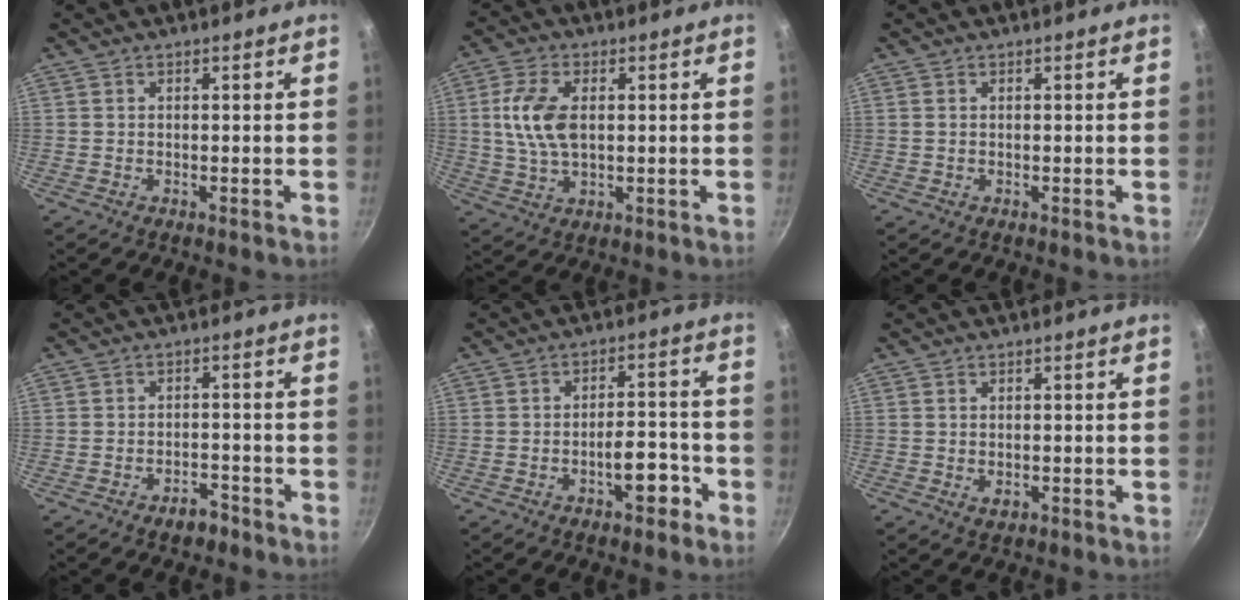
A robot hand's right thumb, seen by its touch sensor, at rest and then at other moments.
{"total": 9.5, "force": [1.3, 5.4, 7.7], "torque": [-0.150, 0.003, 0.022]}
{"total": 0.6, "force": [0.1, 0.5, 0.4], "torque": [-0.007, 0.001, 0.000]}
{"total": 3.5, "force": [-2.6, 1.9, 1.5], "torque": [-0.008, 0.028, -0.030]}
{"total": 6.7, "force": [-3.4, 2.9, 5.0], "torque": [-0.047, 0.033, -0.046]}
{"total": 1.7, "force": [-0.3, 1.2, 1.2], "torque": [-0.018, -0.003, -0.003]}